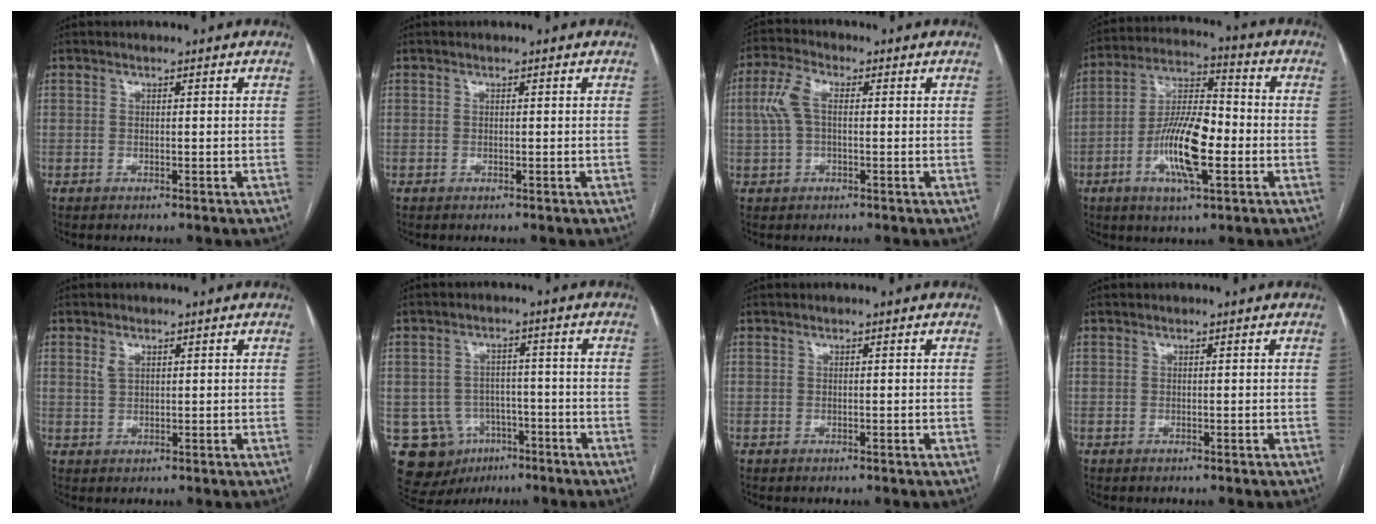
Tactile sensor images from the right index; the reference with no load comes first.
{"total": 0.0}
{"total": 5.2, "force": [0.5, 2.5, 4.5], "torque": [-0.120, 0.024, 0.009]}
{"total": 12.9, "force": [-3.4, 3.5, 11.9], "torque": [-0.232, 0.007, -0.061]}
{"total": 1.8, "force": [0.9, 1.1, 1.2], "torque": [-0.027, 0.004, 0.022]}
{"total": 11.4, "force": [-4.8, 9.7, 3.5], "torque": [-0.067, 0.022, -0.060]}
{"total": 0.0}
{"total": 0.0}